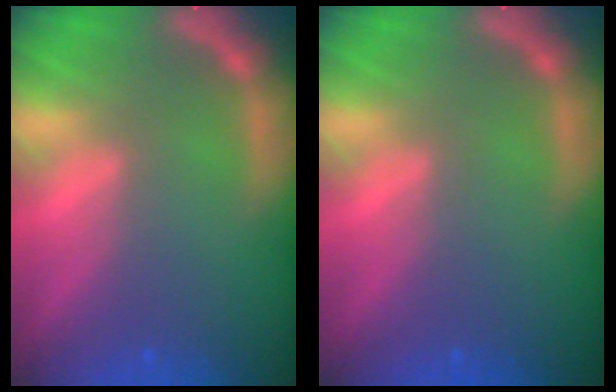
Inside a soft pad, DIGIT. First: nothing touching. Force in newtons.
{"total": 0.0}